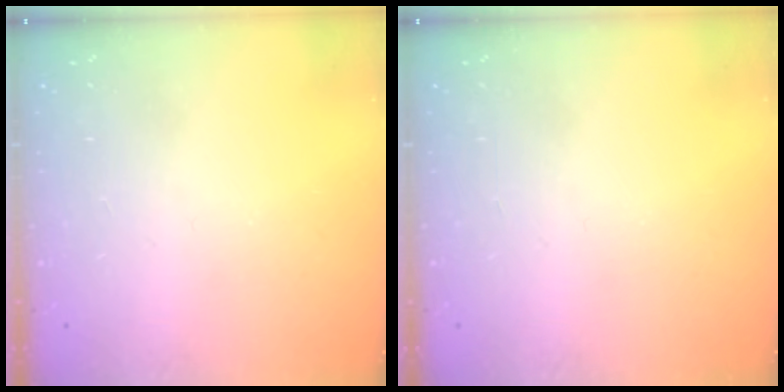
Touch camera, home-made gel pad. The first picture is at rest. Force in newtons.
{"total": 0.0}